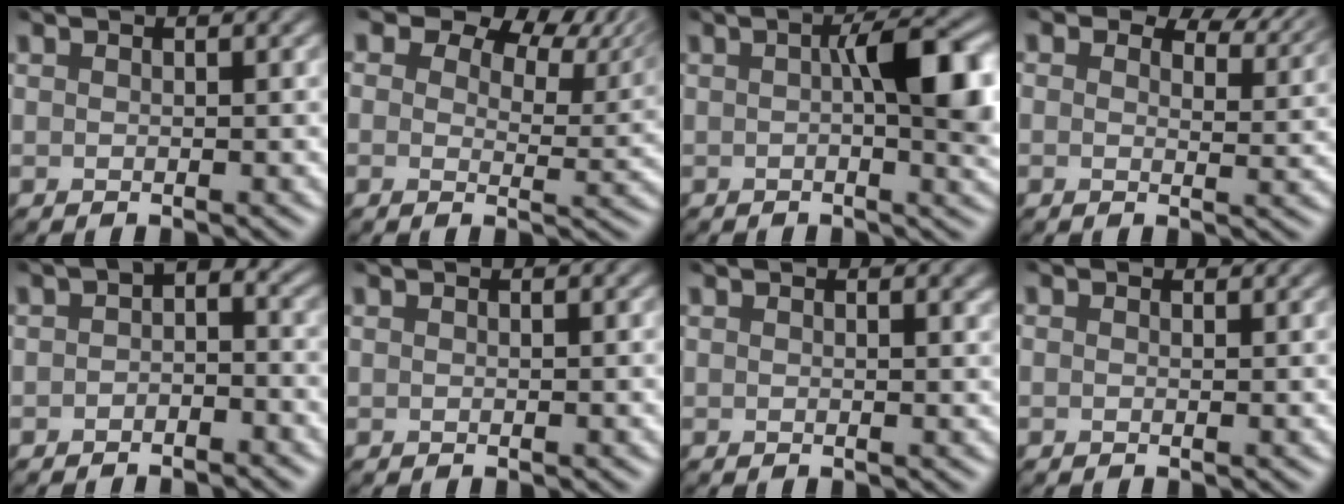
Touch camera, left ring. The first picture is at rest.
{"total": 6.3, "force": [4.4, 3.6, 2.7], "torque": [-0.044, -0.011, 0.064]}
{"total": 7.6, "force": [0.8, 3.5, 6.7], "torque": [-0.110, -0.002, 0.012]}
{"total": 5.0, "force": [4.3, 1.9, 1.7], "torque": [-0.034, -0.005, 0.053]}
{"total": 2.8, "force": [-0.7, 1.8, 2.0], "torque": [-0.029, 0.001, -0.021]}
{"total": 0.0}
{"total": 1.7, "force": [1.0, 0.7, 1.2], "torque": [-0.014, 0.007, 0.009]}
{"total": 0.0}